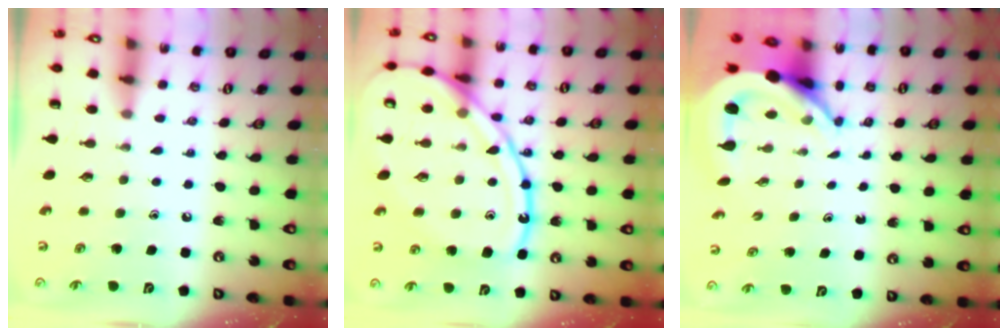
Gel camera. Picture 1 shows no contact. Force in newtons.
{"total": 20.3, "press": 20.2, "slide": 1.9}
{"total": 7.1, "press": 7.0, "slide": 1.1}